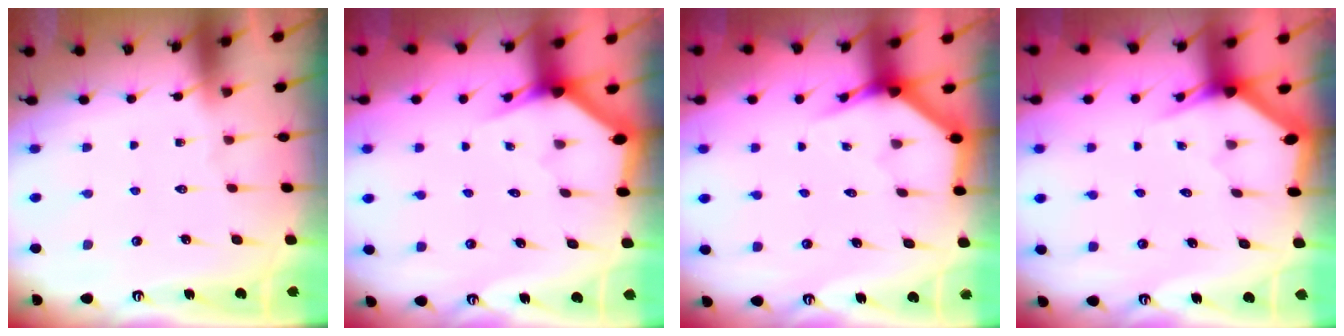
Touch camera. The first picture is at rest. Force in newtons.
{"total": 2.7, "press": 2.7, "slide": 0.0}
{"total": 4.0, "press": 4.0, "slide": 0.2}
{"total": 3.0, "press": 3.0, "slide": 0.0}